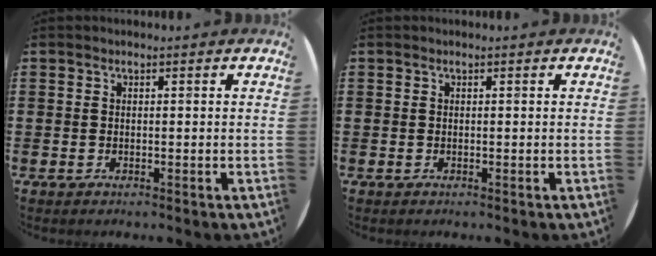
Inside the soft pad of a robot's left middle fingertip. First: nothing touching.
{"total": 0.0}